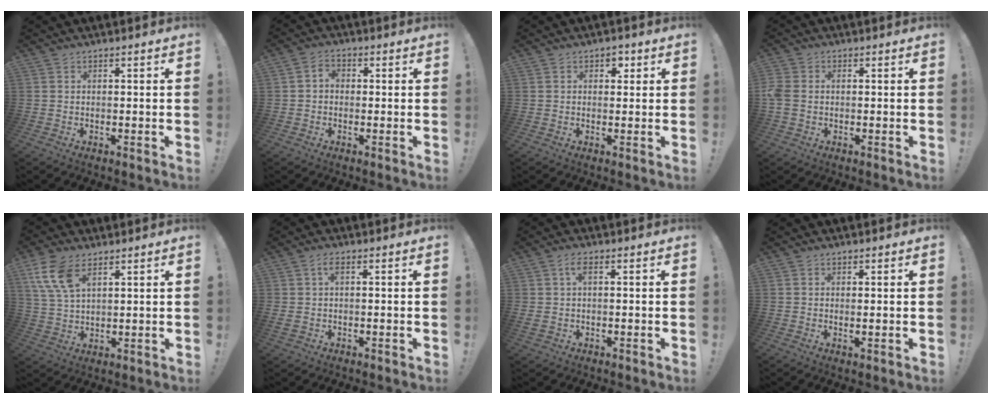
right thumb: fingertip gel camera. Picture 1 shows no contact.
{"total": 3.4, "force": [-0.7, 2.7, 1.9], "torque": [-0.029, 0.007, -0.012]}
{"total": 2.5, "force": [1.1, 1.9, 1.3], "torque": [-0.010, -0.001, 0.015]}
{"total": 4.1, "force": [-0.3, 3.1, 2.7], "torque": [-0.071, 0.001, -0.005]}
{"total": 10.4, "force": [5.5, 5.5, 6.9], "torque": [-0.135, -0.018, 0.103]}
{"total": 2.7, "force": [0.5, 0.9, 2.6], "torque": [-0.052, 0.007, 0.008]}
{"total": 3.4, "force": [0.8, 1.2, 3.1], "torque": [-0.055, 0.004, 0.013]}
{"total": 1.1, "force": [0.7, 0.1, 0.9], "torque": [-0.010, -0.004, 0.012]}